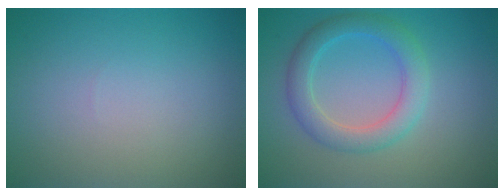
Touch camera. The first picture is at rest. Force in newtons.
{"total": 3.8, "press": 3.8, "slide": 0.2}